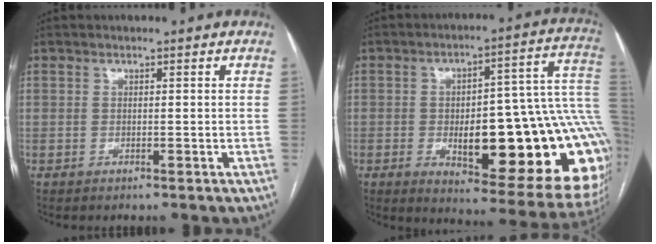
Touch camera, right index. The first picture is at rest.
{"total": 29.1, "force": [-4.7, 7.7, 27.6], "torque": [-0.258, 0.026, -0.048]}